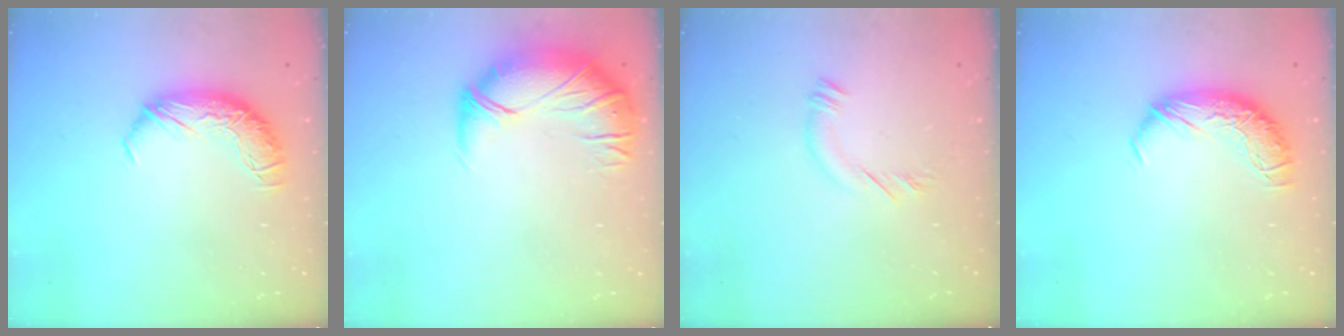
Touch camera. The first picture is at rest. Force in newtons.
{"total": 2.7, "press": 1.3, "slide": 2.4}
{"total": 5.2, "press": 5.2, "slide": 0.3}
{"total": 0.0}